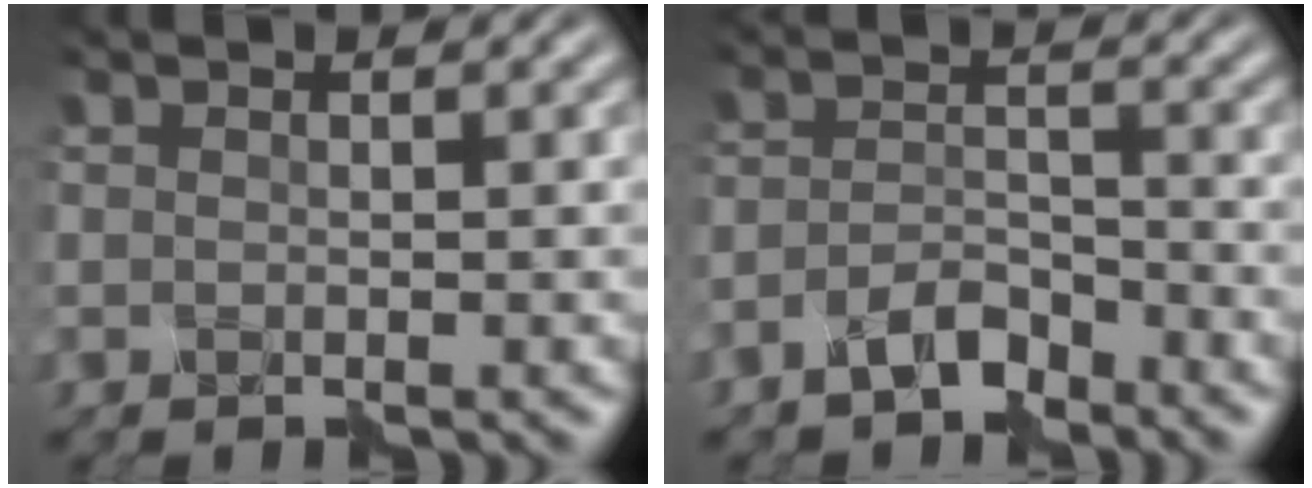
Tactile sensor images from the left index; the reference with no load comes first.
{"total": 2.6, "force": [-2.1, 1.0, 1.3], "torque": [-0.024, 0.010, -0.046]}